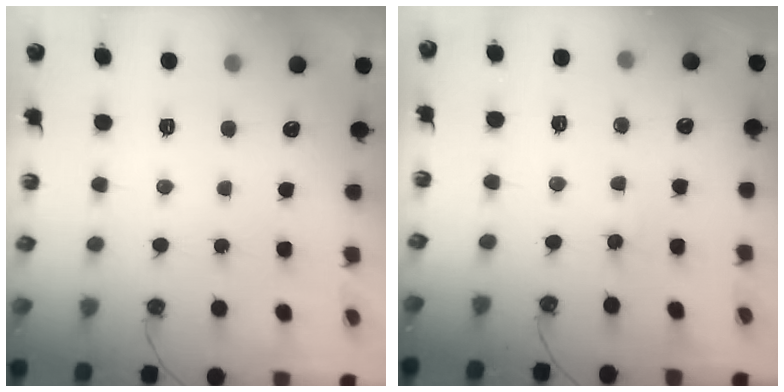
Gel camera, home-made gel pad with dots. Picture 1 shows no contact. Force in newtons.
{"total": 3.4, "press": 3.4, "slide": 0.3}